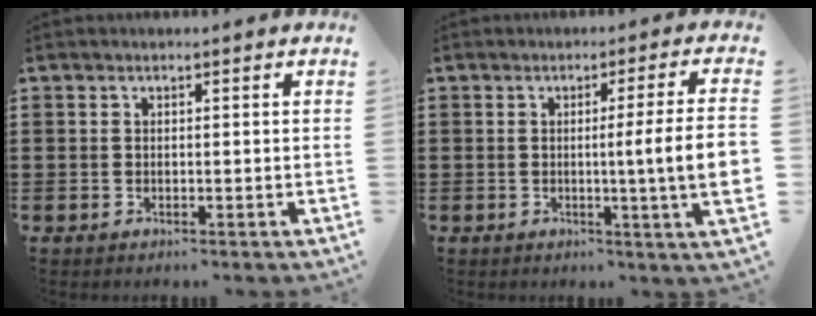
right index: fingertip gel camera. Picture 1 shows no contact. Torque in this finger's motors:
{"motor_torque": [1.50, -0.58, 0.30, 0.19]}